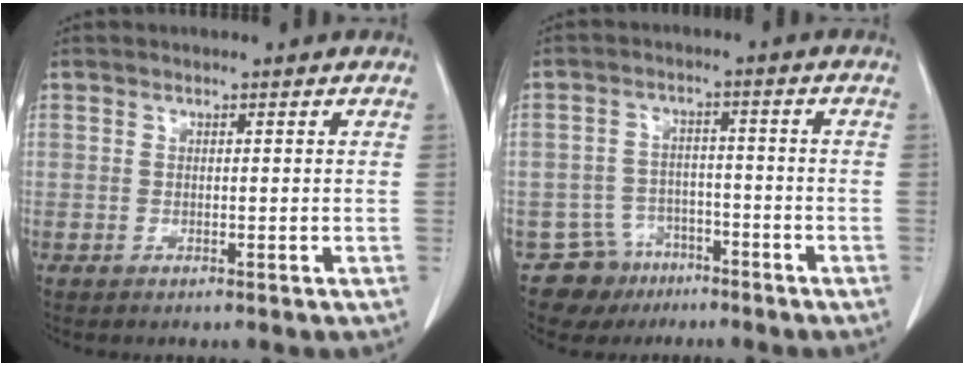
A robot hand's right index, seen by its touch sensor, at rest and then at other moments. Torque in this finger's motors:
{"motor_torque": [-0.17, -0.07, -0.47, -0.14]}